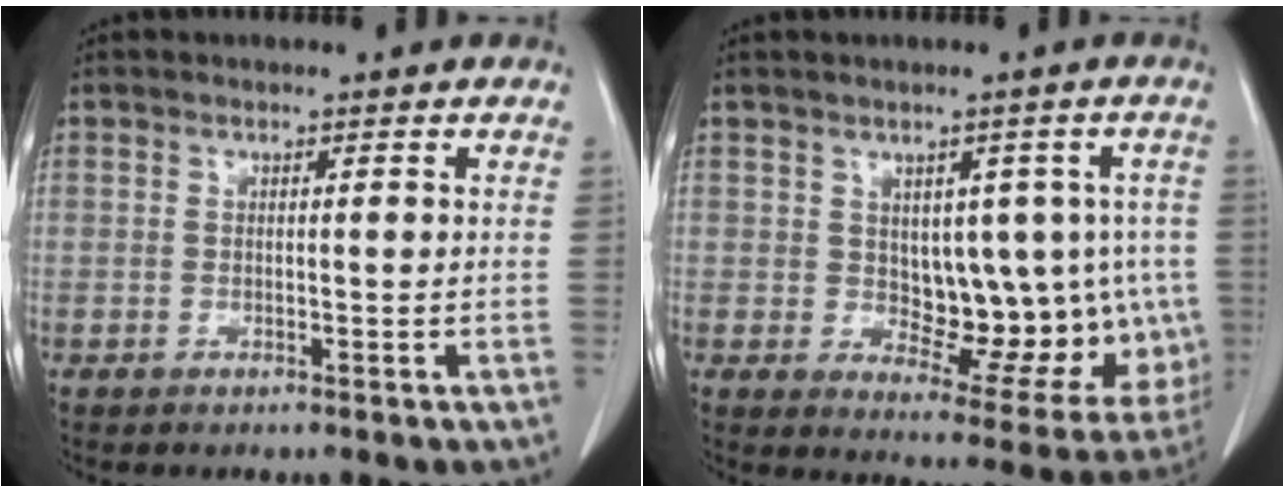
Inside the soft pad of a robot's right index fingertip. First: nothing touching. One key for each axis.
{"total": 13.0, "fx": 0.6, "fy": 7.3, "fz": 10.7, "tx": -0.115, "ty": 0.015, "tz": 0.035}